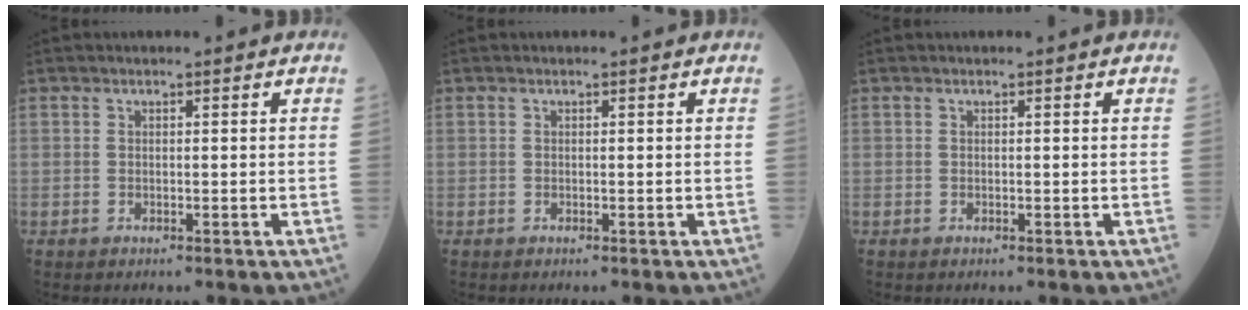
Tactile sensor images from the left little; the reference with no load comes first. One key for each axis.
{"total": 0.0}
{"total": 0.0}